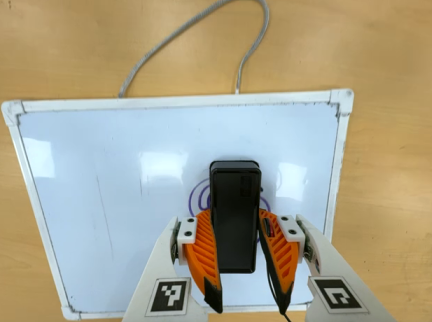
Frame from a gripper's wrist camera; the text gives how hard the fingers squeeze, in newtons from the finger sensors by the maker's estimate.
{"total": 12.1, "left": 11.9, "right": 12.2}